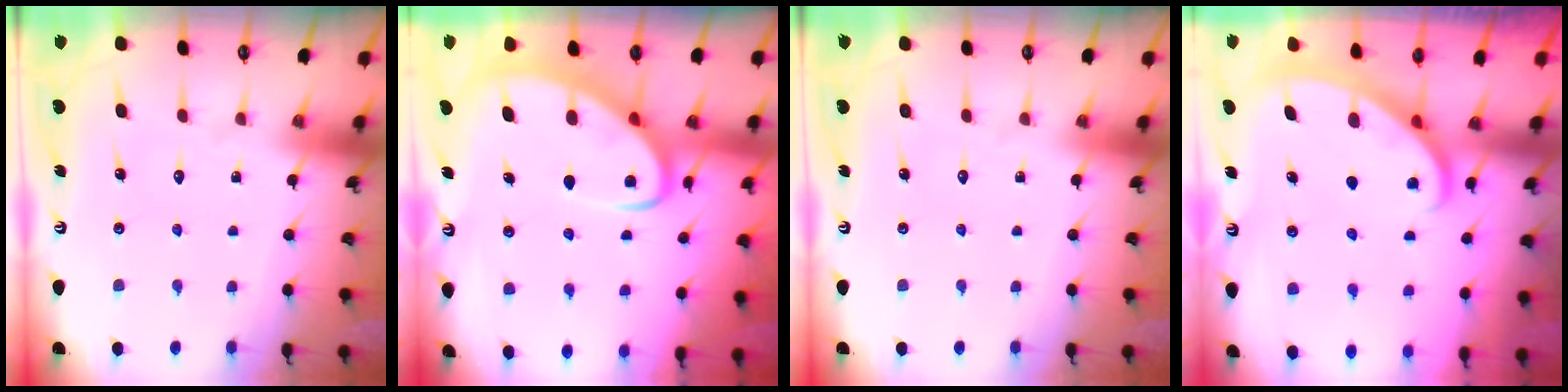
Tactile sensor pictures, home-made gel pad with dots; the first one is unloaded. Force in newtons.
{"total": 6.7, "press": 6.7, "slide": 0.8}
{"total": 0.0}
{"total": 2.8, "press": 2.8, "slide": 0.1}